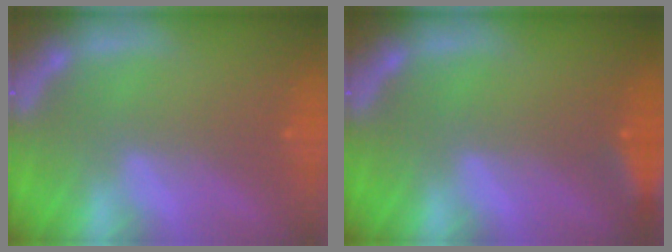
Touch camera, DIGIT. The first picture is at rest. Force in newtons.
{"total": 2.9}